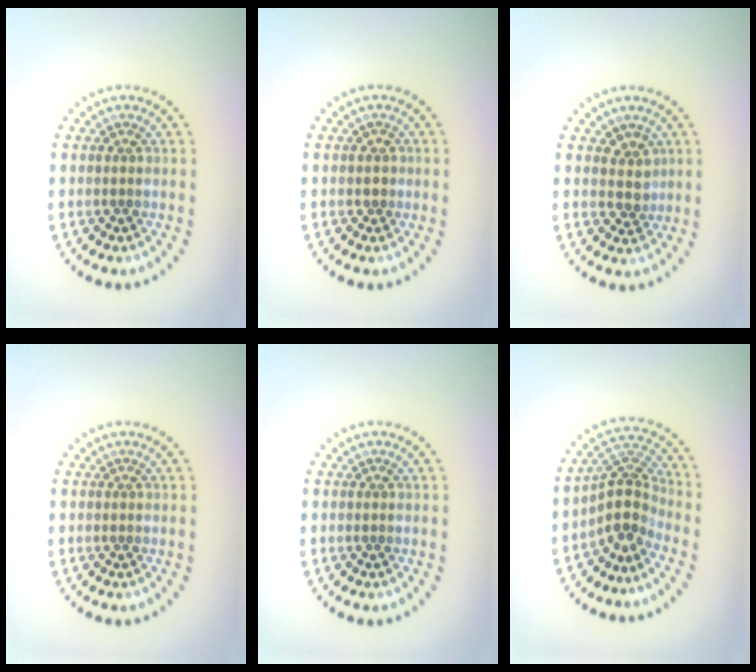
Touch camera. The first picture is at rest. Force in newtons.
{"total": 0.7, "press": 0.5, "slide": 0.5}
{"total": 1.9, "press": 1.5, "slide": 1.2}
{"total": 0.0}
{"total": 0.0}
{"total": 3.8, "press": 2.7, "slide": 2.7}